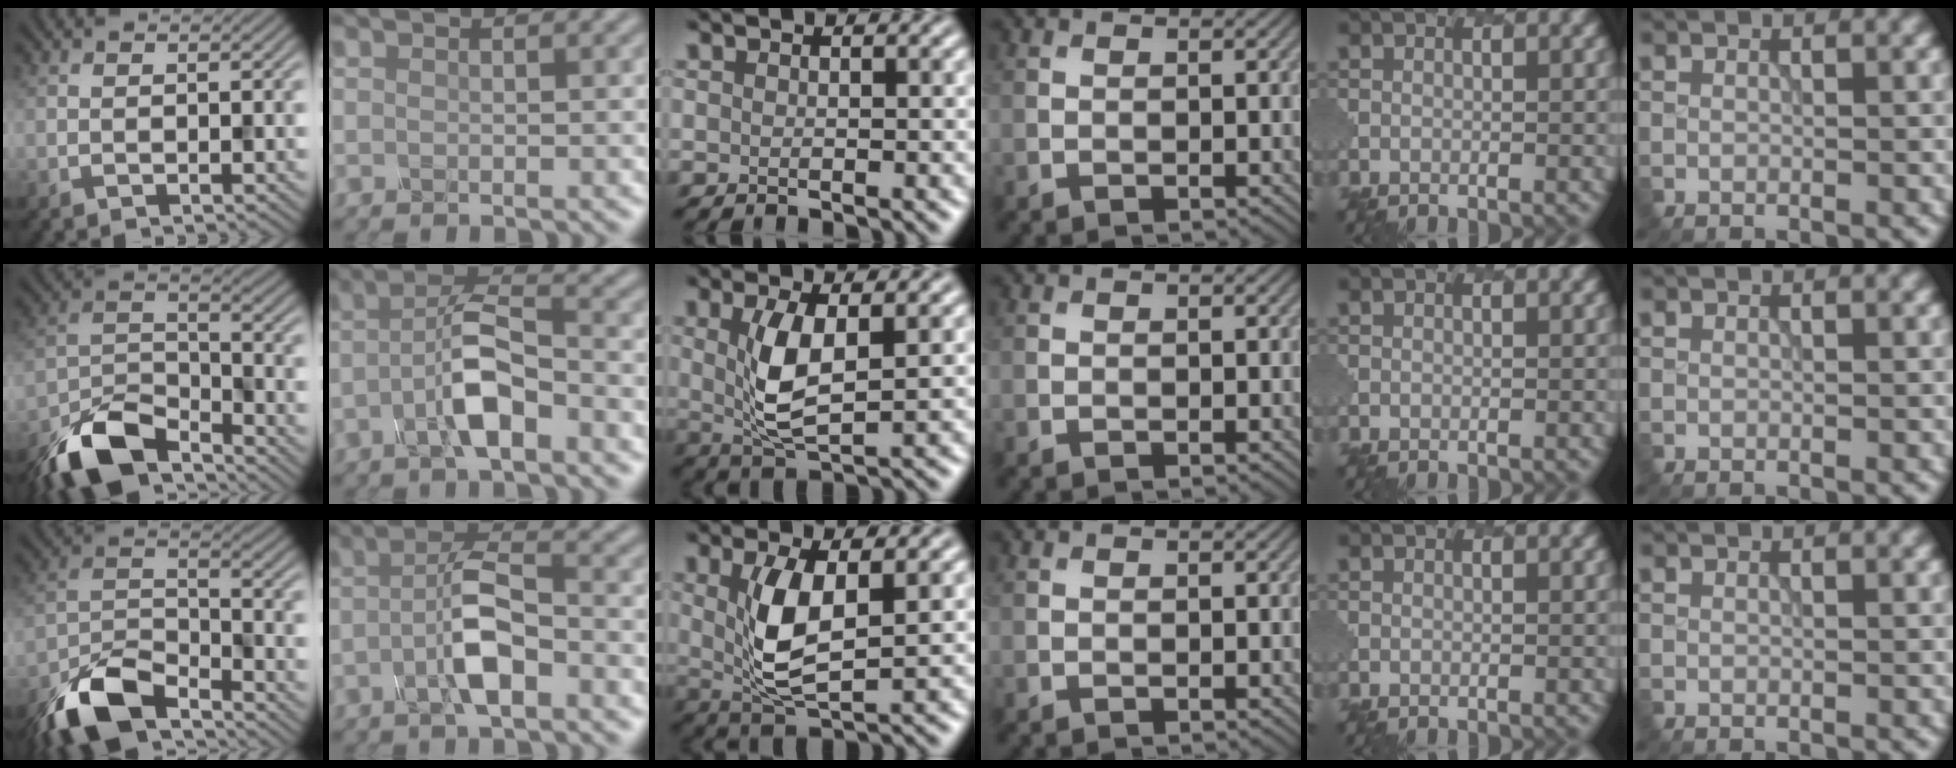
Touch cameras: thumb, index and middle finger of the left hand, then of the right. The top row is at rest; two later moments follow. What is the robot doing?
{"motion": "press", "object": "mechanical pencil"}